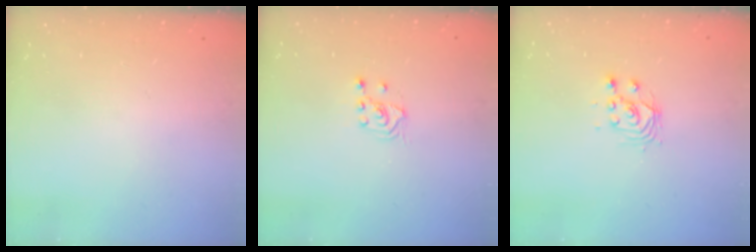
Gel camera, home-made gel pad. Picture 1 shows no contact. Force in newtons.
{"total": 2.1, "press": 2.0, "slide": 0.8}
{"total": 3.4, "press": 3.4, "slide": 0.2}